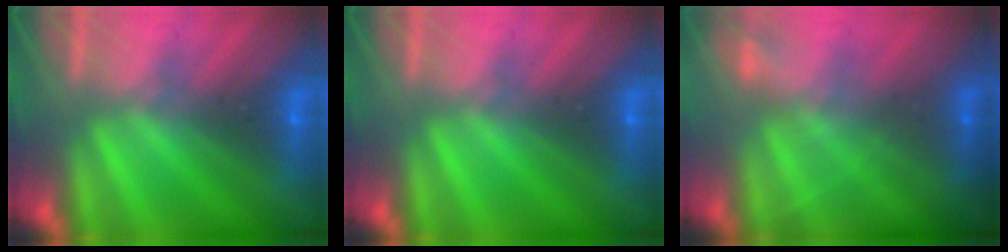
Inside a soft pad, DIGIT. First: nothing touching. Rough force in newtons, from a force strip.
{"total": 0.0}
{"total": 2.2}